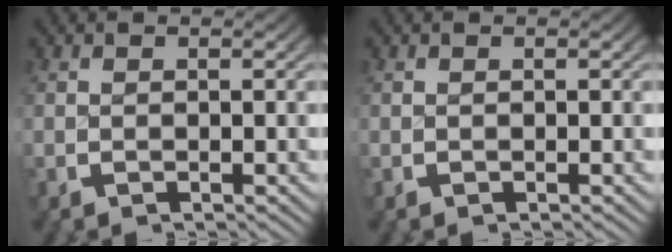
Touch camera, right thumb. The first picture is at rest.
{"total": 0.0}